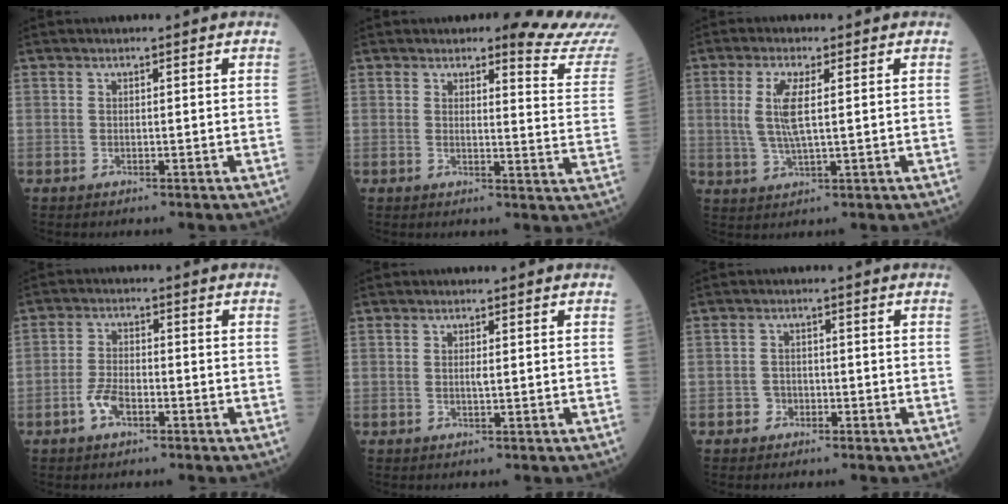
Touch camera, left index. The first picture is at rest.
{"total": 8.6, "force": [8.5, 0.0, 1.5], "torque": [-0.007, -0.083, 0.074]}
{"total": 5.8, "force": [1.1, 1.2, 5.6], "torque": [-0.131, 0.003, 0.027]}
{"total": 4.1, "force": [-2.2, 1.9, 2.9], "torque": [-0.067, 0.003, -0.042]}
{"total": 0.9, "force": [0.0, 0.1, 0.9], "torque": [-0.022, -0.001, 0.004]}
{"total": 2.1, "force": [-1.1, 1.7, 0.3], "torque": [-0.007, 0.008, -0.020]}